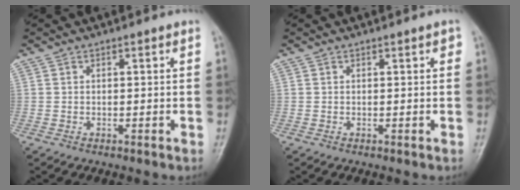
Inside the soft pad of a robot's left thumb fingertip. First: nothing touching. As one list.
[{"total": 0.5, "force": [0.2, 0.1, 0.5], "torque": [-0.004, 0.003, -0.001]}]